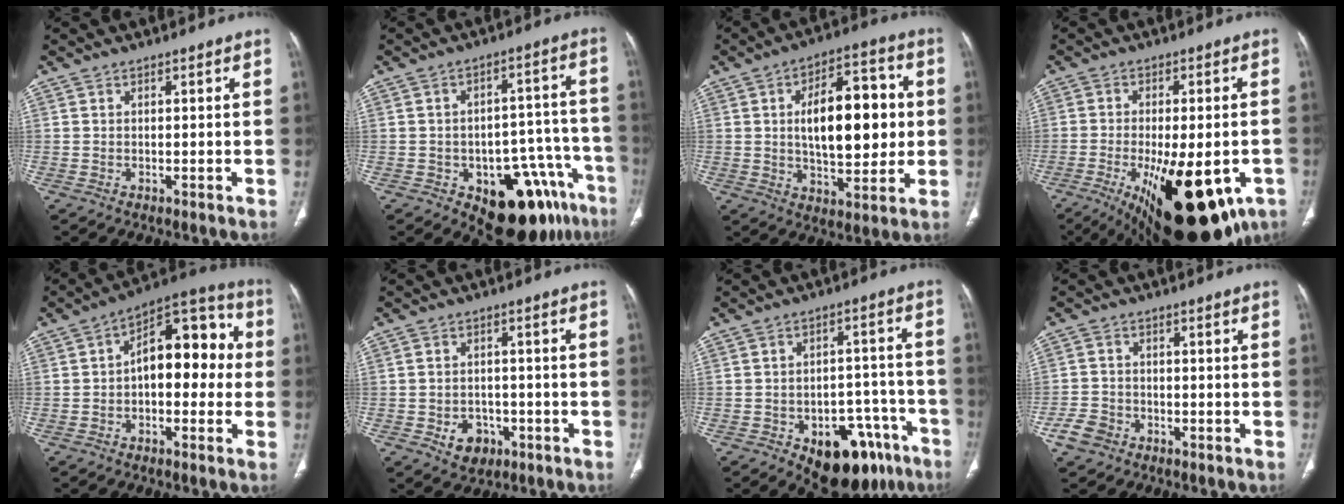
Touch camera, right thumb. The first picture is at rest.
{"total": 17.9, "force": [-9.9, 9.0, 11.8], "torque": [-0.071, 0.077, -0.124]}
{"total": 17.9, "force": [1.8, 8.9, 15.4], "torque": [-0.199, 0.010, 0.029]}
{"total": 24.3, "force": [-10.2, 10.4, 19.5], "torque": [-0.248, -0.012, -0.130]}
{"total": 14.9, "force": [0.4, 8.5, 12.3], "torque": [-0.134, 0.047, -0.008]}
{"total": 5.8, "force": [-2.3, 4.5, 2.8], "torque": [-0.023, 0.017, -0.025]}
{"total": 16.9, "force": [-9.1, 9.5, 10.5], "torque": [-0.088, 0.064, -0.117]}
{"total": 4.6, "force": [-2.5, 3.4, 1.6], "torque": [-0.028, 0.018, -0.044]}